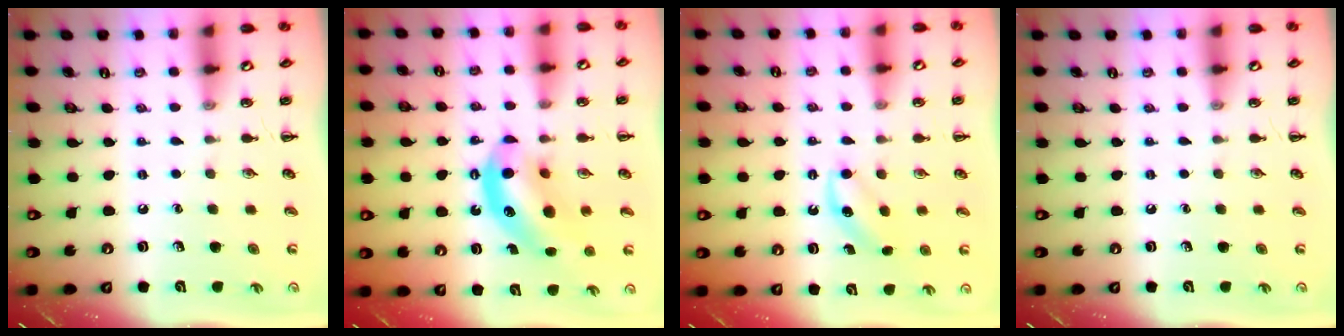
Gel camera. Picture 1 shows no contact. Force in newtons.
{"total": 10.7, "press": 10.4, "slide": 2.6}
{"total": 5.1, "press": 4.8, "slide": 1.4}
{"total": 0.0}